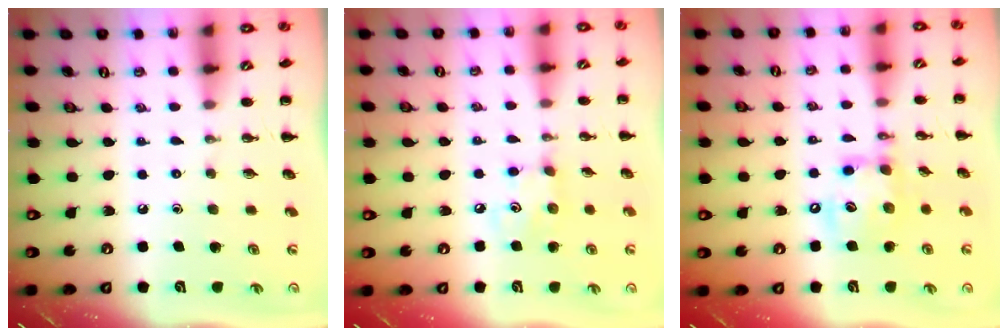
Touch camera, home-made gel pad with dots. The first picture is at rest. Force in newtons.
{"total": 3.9, "press": 3.8, "slide": 0.6}
{"total": 13.2, "press": 13.1, "slide": 2.1}